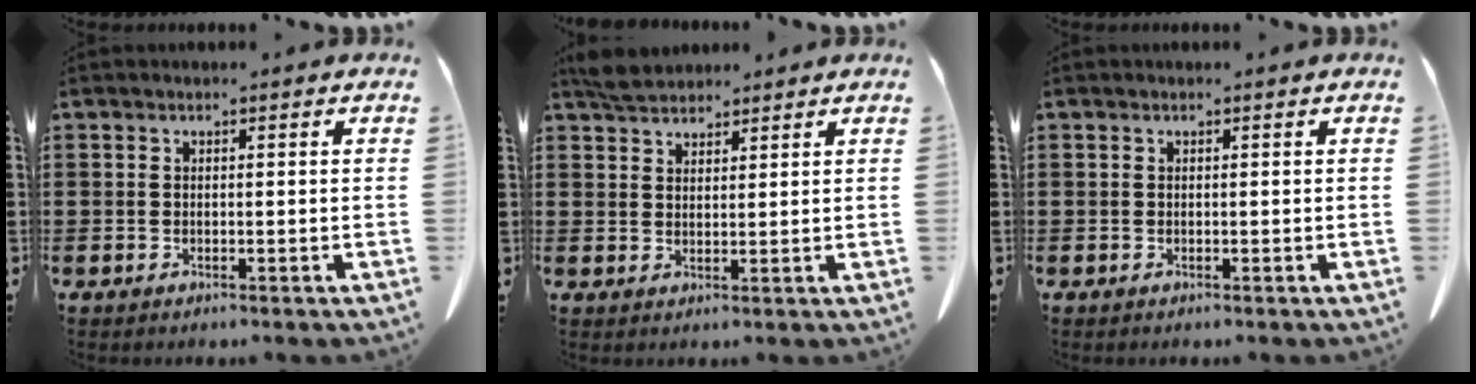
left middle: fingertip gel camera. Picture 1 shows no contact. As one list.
[{"total": 3.1, "force": [2.9, 0.8, 0.7], "torque": [-0.021, -0.001, 0.056]}, {"total": 0.0}]